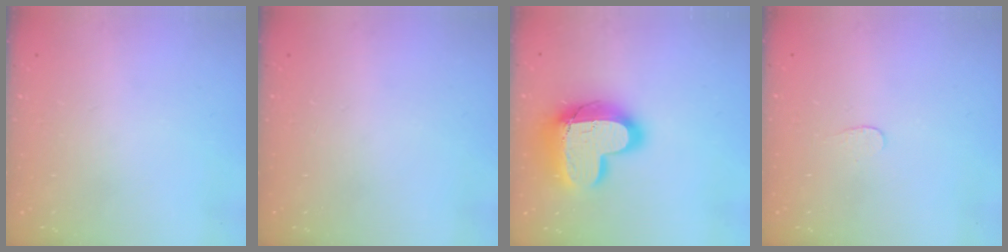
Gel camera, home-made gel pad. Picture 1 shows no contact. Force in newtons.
{"total": 0.0}
{"total": 18.9, "press": 18.8, "slide": 1.5}
{"total": 3.0, "press": 3.0, "slide": 0.2}